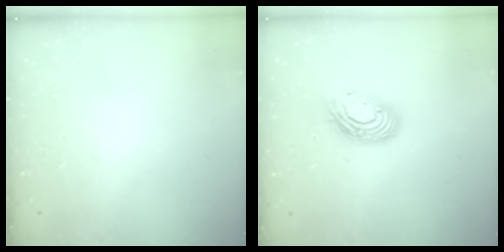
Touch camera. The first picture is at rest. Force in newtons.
{"total": 11.8, "press": 11.7, "slide": 0.9}